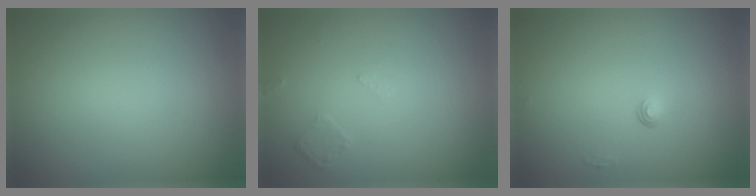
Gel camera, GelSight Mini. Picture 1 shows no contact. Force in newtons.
{"total": 0.6, "press": 0.5, "slide": 0.4}
{"total": 0.6, "press": 0.4, "slide": 0.5}